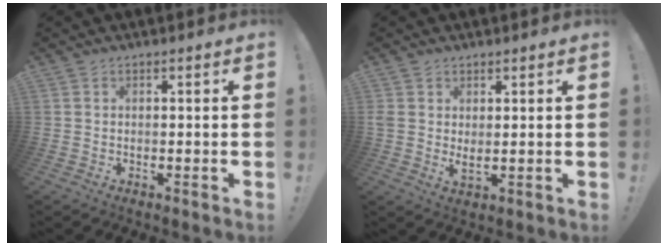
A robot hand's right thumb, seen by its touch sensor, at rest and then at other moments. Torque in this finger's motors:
{"motor_torque": [-0.02, 0.09, 0.22, 0.17, 0.02]}